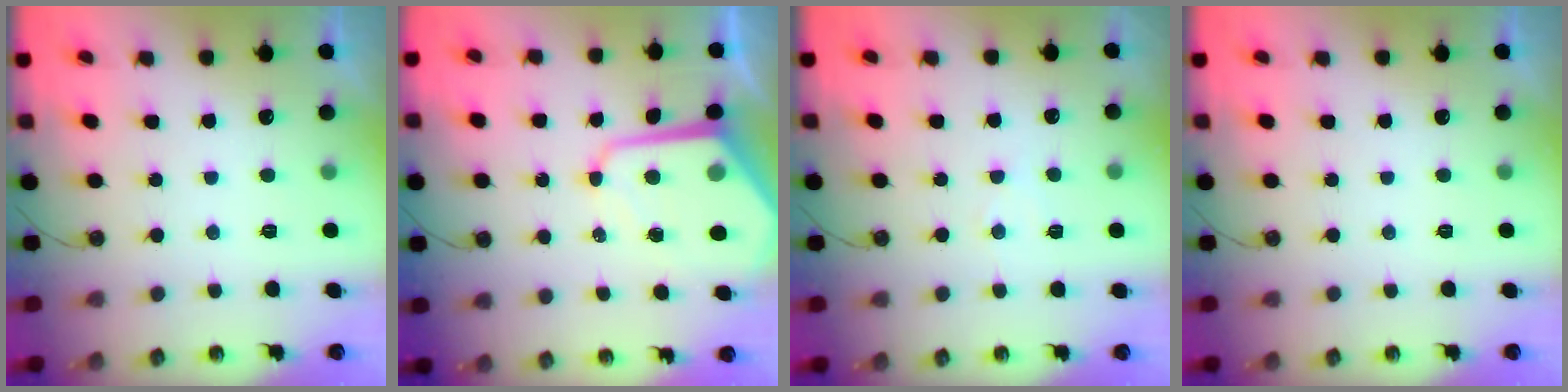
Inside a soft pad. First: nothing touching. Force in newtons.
{"total": 10.9, "press": 10.8, "slide": 0.9}
{"total": 4.8, "press": 4.8, "slide": 0.7}
{"total": 0.0}